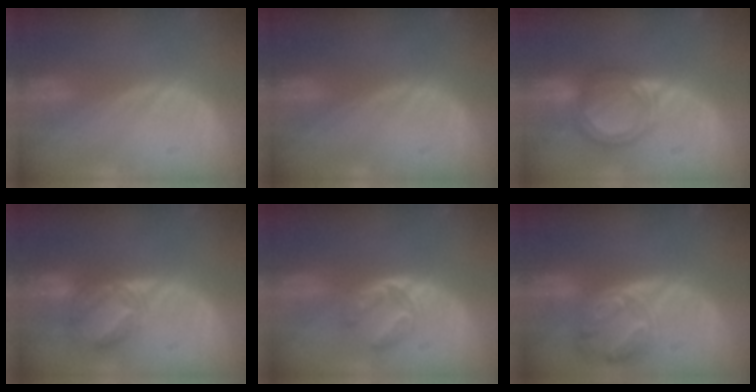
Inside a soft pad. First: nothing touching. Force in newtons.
{"total": 0.0}
{"total": 6.3, "press": 5.8, "slide": 2.6}
{"total": 6.5, "press": 6.2, "slide": 1.9}
{"total": 5.2, "press": 4.8, "slide": 2.0}
{"total": 8.1, "press": 7.0, "slide": 4.1}